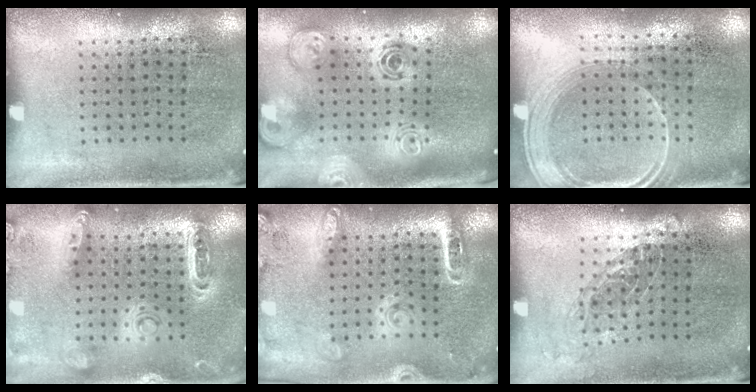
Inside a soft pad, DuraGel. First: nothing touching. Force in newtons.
{"total": 2.8, "press": 2.1, "slide": 1.9}
{"total": 1.6, "press": 1.4, "slide": 0.8}
{"total": 1.4, "press": 1.4, "slide": 0.4}
{"total": 1.8, "press": 1.7, "slide": 0.7}
{"total": 1.0, "press": 0.9, "slide": 0.5}